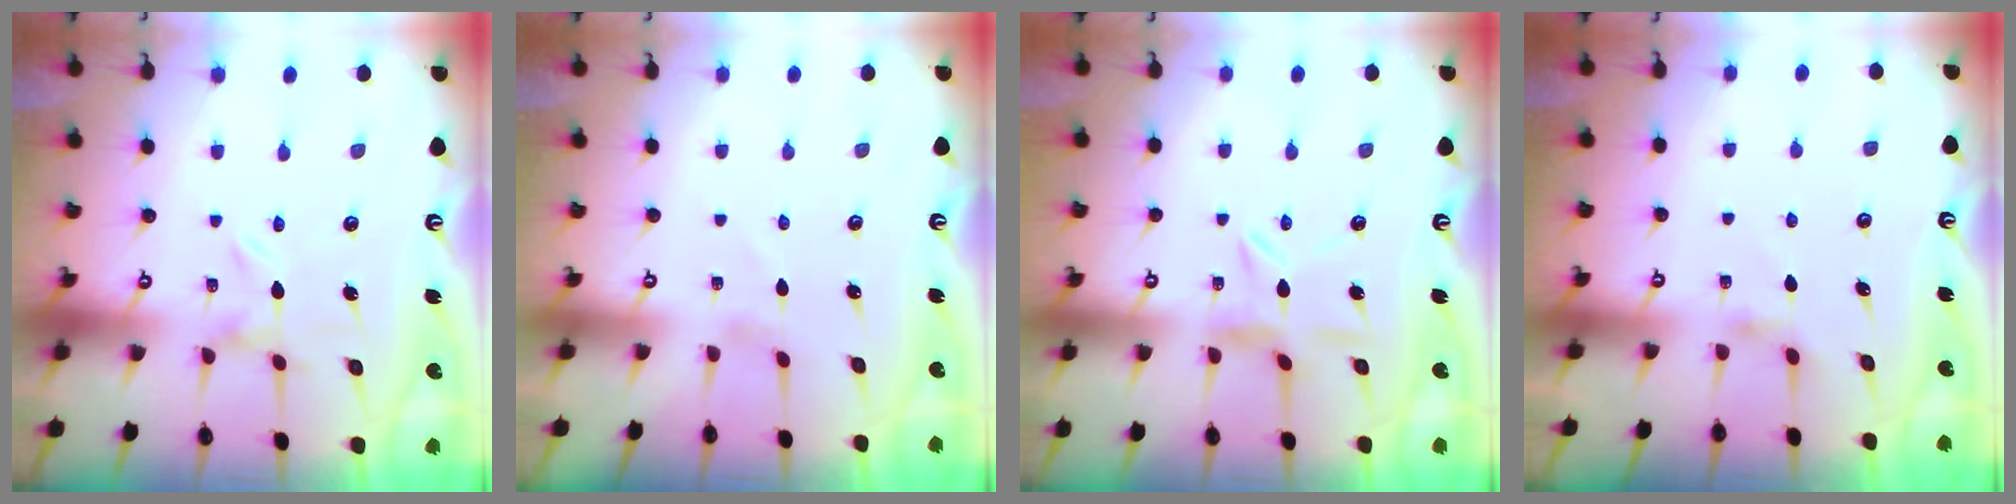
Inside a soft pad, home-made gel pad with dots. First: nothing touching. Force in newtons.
{"total": 1.2, "press": 1.2, "slide": 0.1}
{"total": 5.4, "press": 5.4, "slide": 0.5}
{"total": 2.7, "press": 2.7, "slide": 0.5}